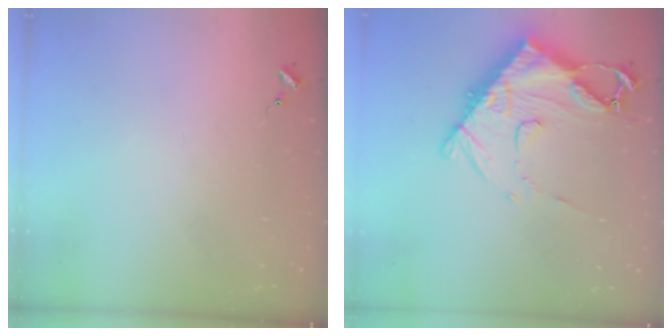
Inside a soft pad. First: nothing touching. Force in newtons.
{"total": 15.2, "press": 15.1, "slide": 1.6}